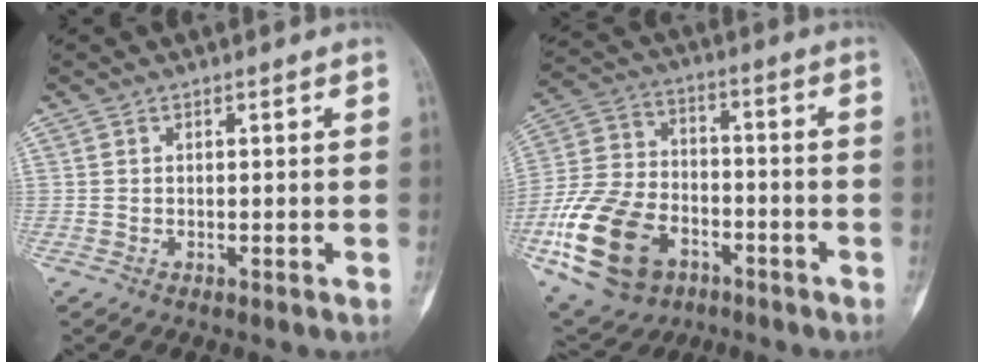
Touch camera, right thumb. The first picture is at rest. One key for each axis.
{"total": 20.5, "fx": -8.0, "fy": 13.9, "fz": 12.8, "tx": -0.248, "ty": 0.035, "tz": -0.136}